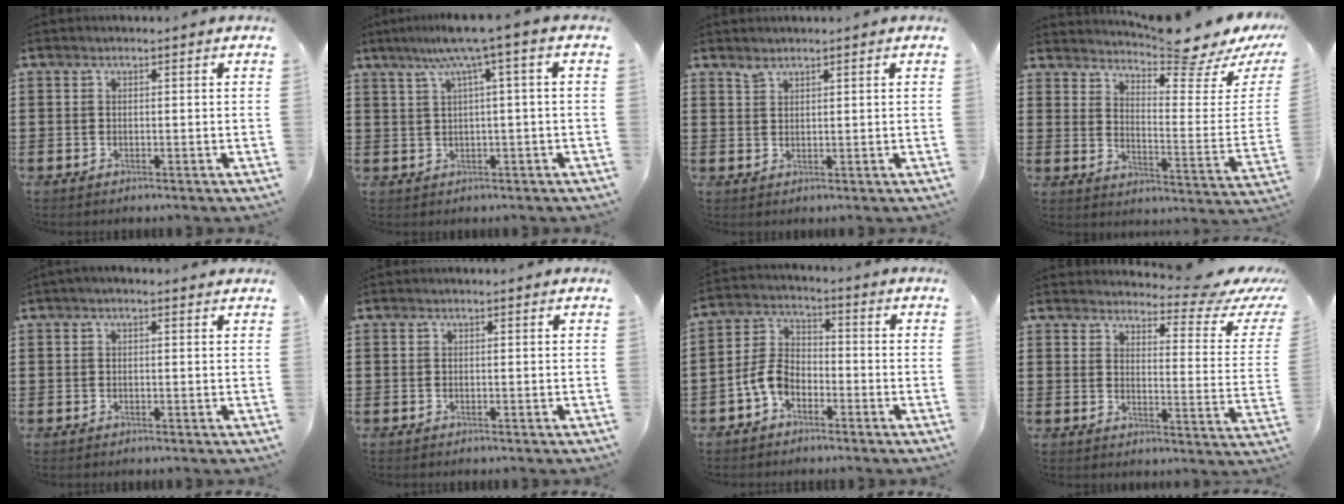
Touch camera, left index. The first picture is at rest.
{"total": 6.3, "force": [2.4, -0.4, 5.8], "torque": [-0.117, -0.004, 0.037]}
{"total": 1.6, "force": [1.5, 0.4, 0.3], "torque": [-0.009, 0.000, 0.029]}
{"total": 6.5, "force": [6.0, -0.9, 2.3], "torque": [-0.051, -0.065, 0.094]}
{"total": 0.7, "force": [0.2, 0.2, 0.7], "torque": [-0.013, 0.003, 0.004]}
{"total": 0.0}
{"total": 5.7, "force": [-3.1, 3.4, 3.3], "torque": [-0.095, 0.004, -0.069]}
{"total": 5.0, "force": [4.3, 0.9, 2.3], "torque": [-0.045, -0.034, 0.065]}